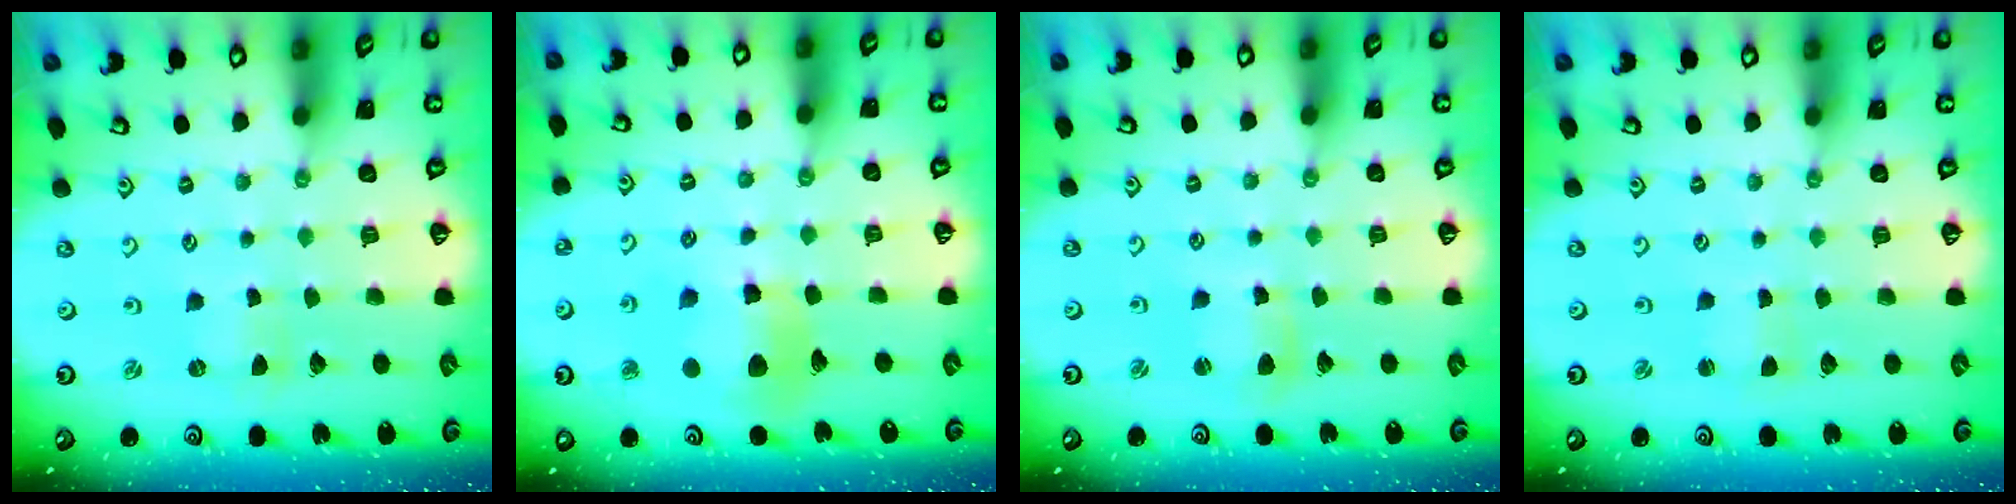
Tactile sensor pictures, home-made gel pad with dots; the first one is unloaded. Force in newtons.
{"total": 11.1, "press": 11.1, "slide": 0.9}
{"total": 3.7, "press": 3.7, "slide": 0.4}
{"total": 1.1, "press": 1.1, "slide": 0.1}